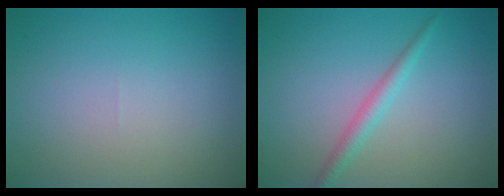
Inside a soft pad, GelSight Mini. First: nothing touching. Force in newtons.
{"total": 1.8, "press": 1.8, "slide": 0.1}